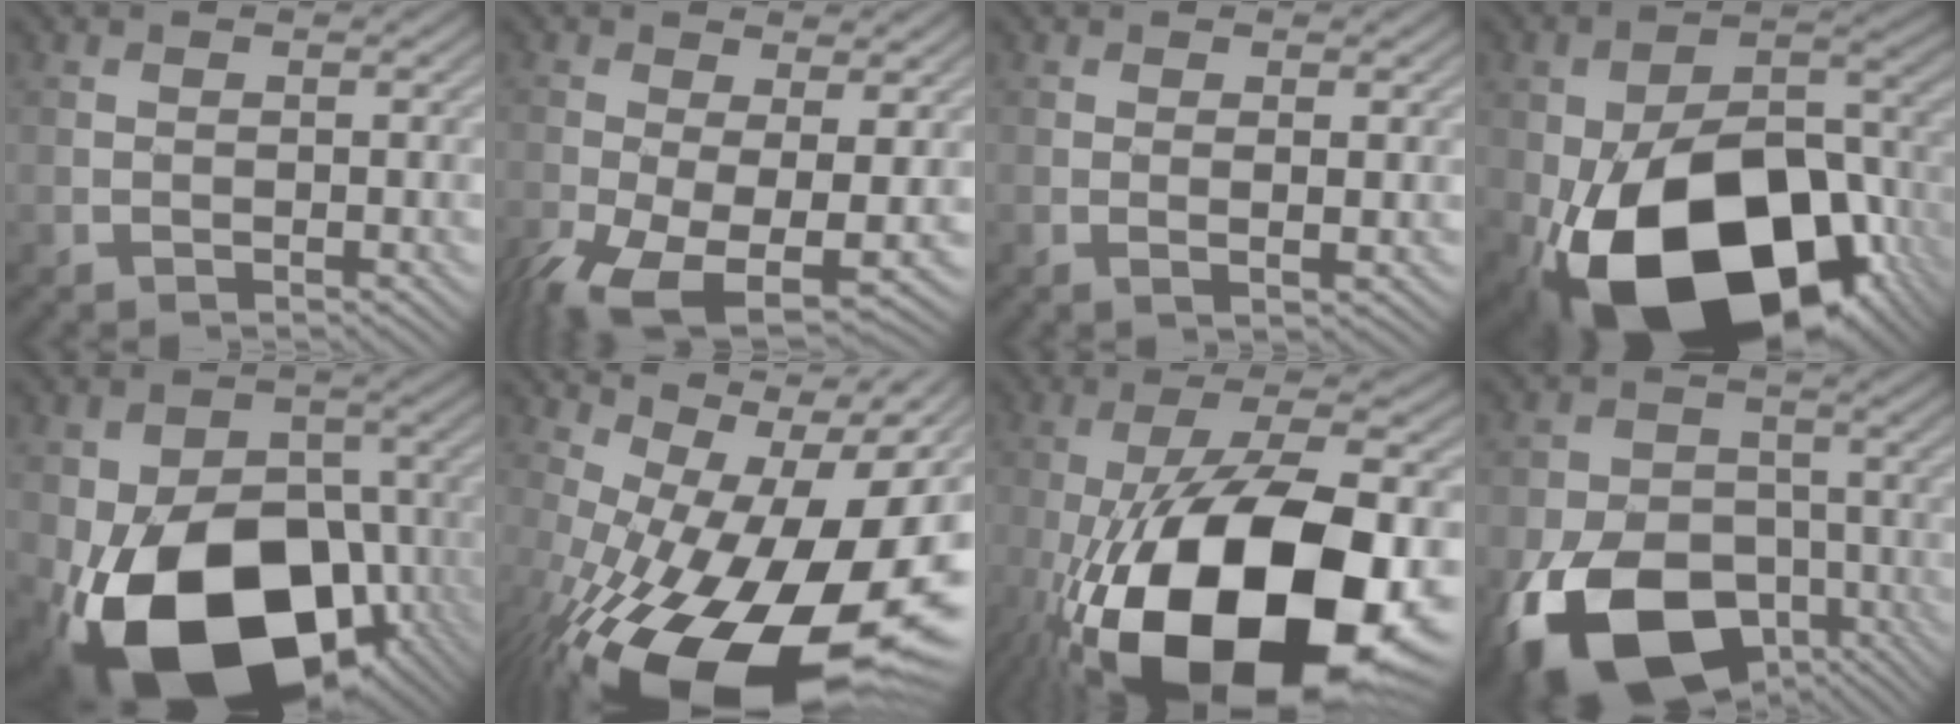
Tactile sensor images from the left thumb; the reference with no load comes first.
{"total": 10.5, "force": [-4.2, 4.3, 8.6], "torque": [-0.185, -0.039, -0.067]}
{"total": 1.7, "force": [0.4, 0.2, 1.6], "torque": [-0.033, -0.002, 0.005]}
{"total": 22.9, "force": [-9.3, 13.8, 15.6], "torque": [-0.282, -0.050, -0.119]}
{"total": 21.7, "force": [-8.9, 14.4, 13.6], "torque": [-0.243, -0.043, -0.129]}
{"total": 20.4, "force": [-4.4, 9.8, 17.3], "torque": [-0.278, -0.026, -0.068]}
{"total": 21.1, "force": [-8.2, 8.5, 17.5], "torque": [-0.318, -0.013, -0.129]}
{"total": 17.2, "force": [-8.3, 11.3, 10.0], "torque": [-0.216, -0.046, -0.139]}